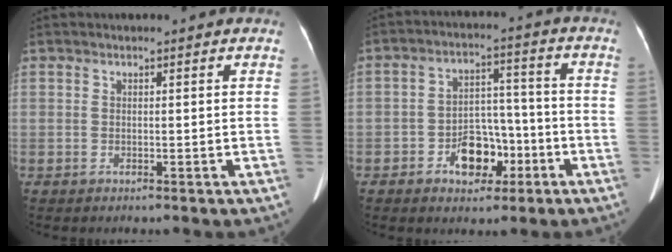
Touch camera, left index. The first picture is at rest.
{"total": 8.0, "force": [-3.8, 4.9, 5.1], "torque": [-0.087, 0.026, -0.057]}